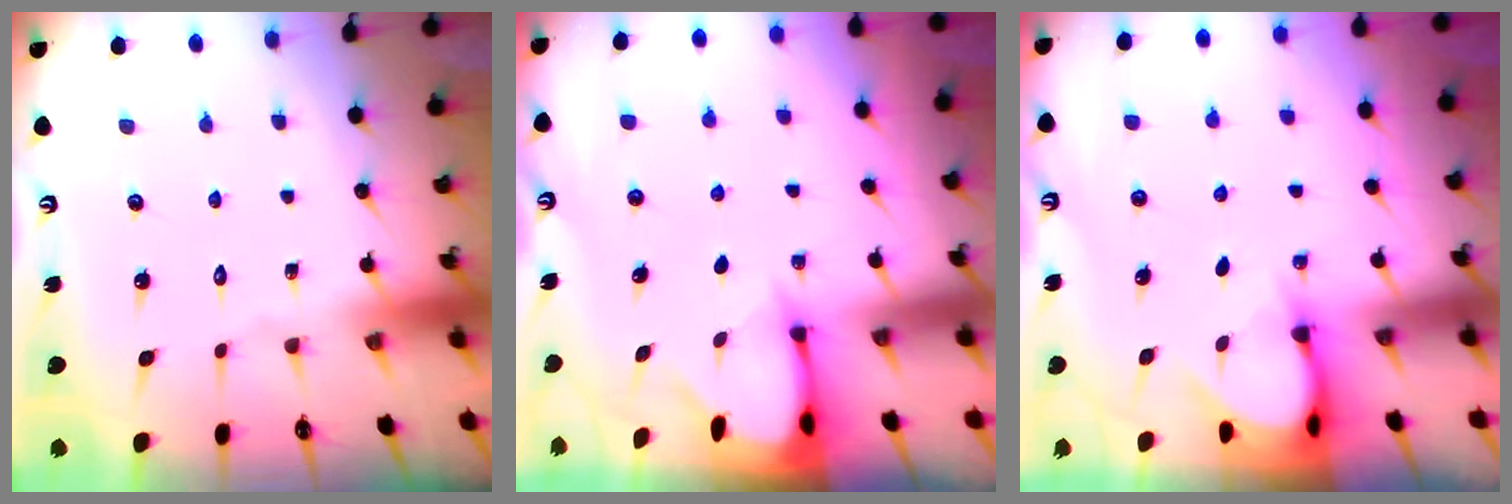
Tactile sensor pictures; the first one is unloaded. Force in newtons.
{"total": 2.4, "press": 2.4, "slide": 0.3}
{"total": 3.9, "press": 3.9, "slide": 0.3}